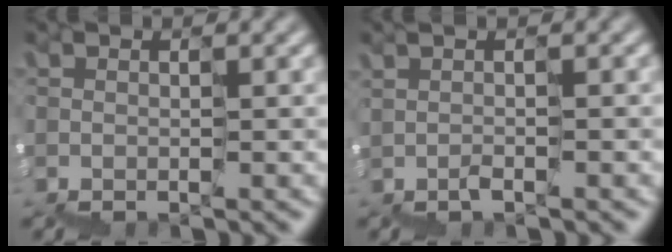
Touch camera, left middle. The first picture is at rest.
{"total": 1.3, "force": [0.4, -1.2, -0.3], "torque": [0.001, 0.000, 0.011]}